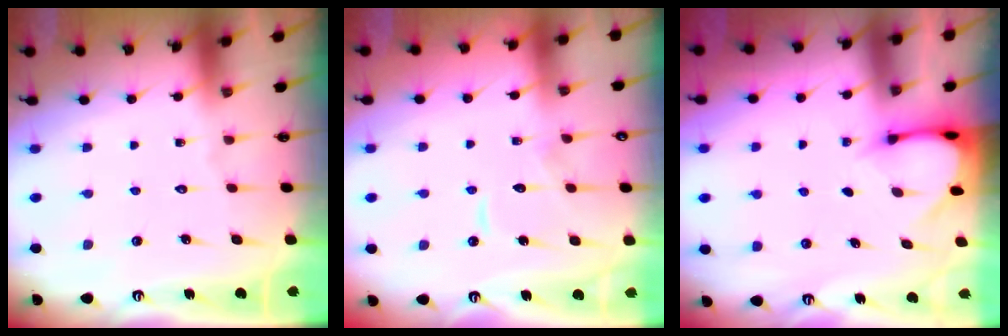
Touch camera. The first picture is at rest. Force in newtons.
{"total": 7.9, "press": 7.8, "slide": 0.8}
{"total": 3.0, "press": 3.0, "slide": 0.2}